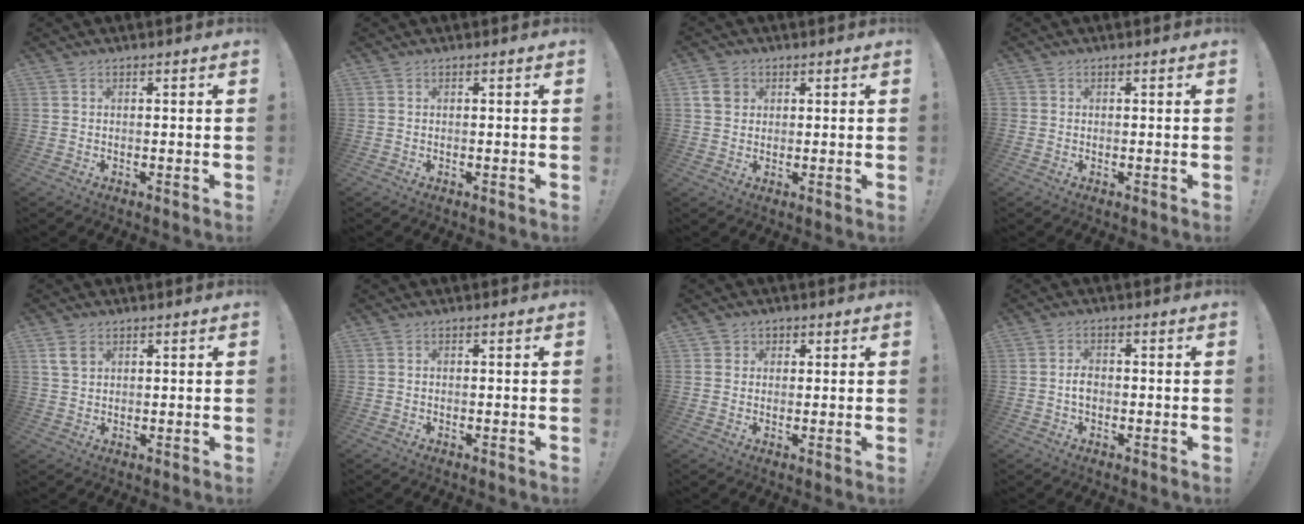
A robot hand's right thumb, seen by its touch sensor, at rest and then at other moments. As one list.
[{"total": 0.0}, {"total": 5.4, "force": [1.9, 4.5, 2.5], "torque": [-0.031, 0.001, 0.037]}, {"total": 0.7, "force": [0.0, 0.7, -0.1], "torque": [-0.002, 0.002, 0.001]}, {"total": 4.1, "force": [2.1, 2.7, 2.3], "torque": [-0.034, -0.004, 0.041]}, {"total": 0.0}, {"total": 2.5, "force": [0.7, 2.4, 0.4], "torque": [0.000, -0.001, 0.011]}, {"total": 2.7, "force": [-0.7, 1.9, 1.8], "torque": [-0.030, 0.007, -0.012]}]